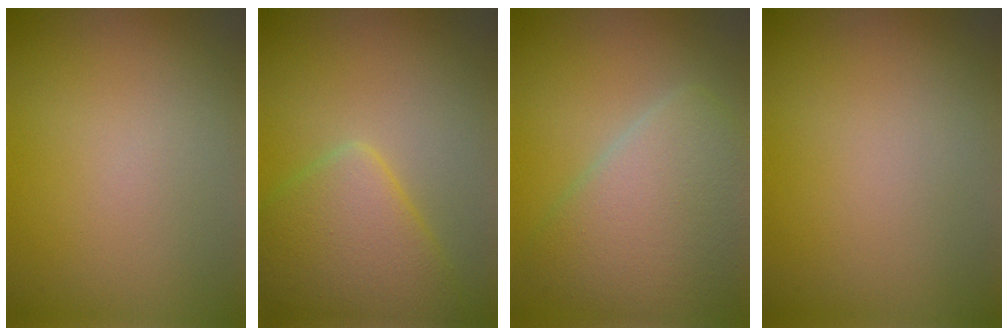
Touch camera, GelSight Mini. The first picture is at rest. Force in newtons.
{"total": 5.8, "press": 5.8, "slide": 0.2}
{"total": 6.7, "press": 6.7, "slide": 0.3}
{"total": 0.0}